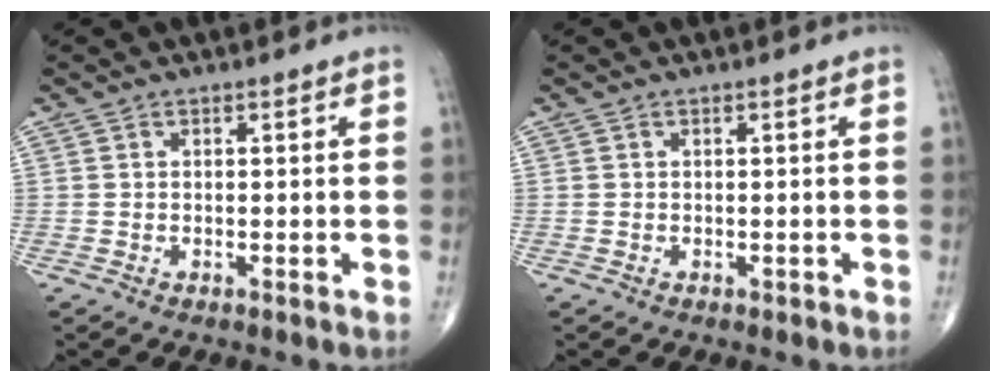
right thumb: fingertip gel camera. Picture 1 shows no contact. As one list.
[{"total": 0.0}]